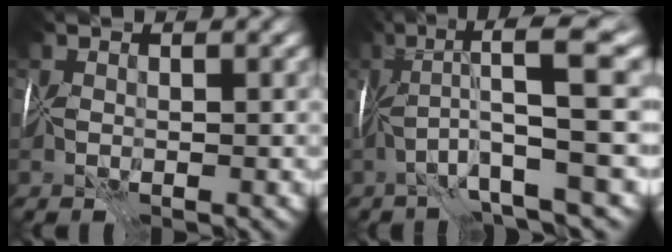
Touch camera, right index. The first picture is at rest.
{"total": 8.3, "force": [0.9, 0.4, 8.2], "torque": [-0.120, 0.025, 0.011]}